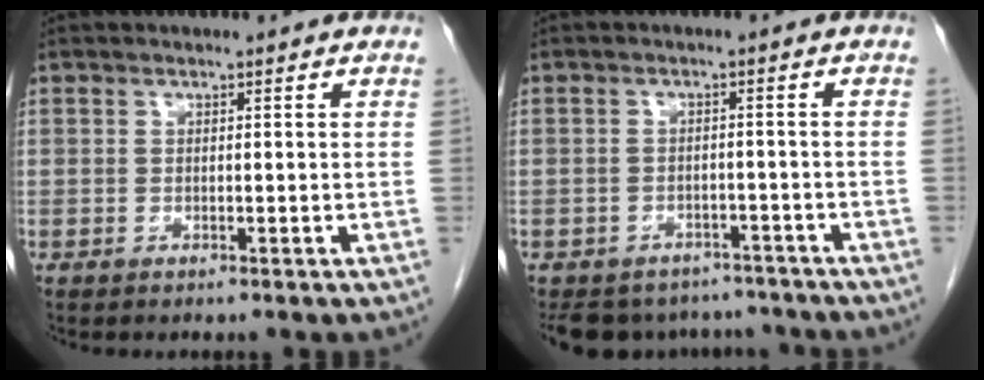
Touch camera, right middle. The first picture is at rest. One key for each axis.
{"total": 10.9, "fx": -9.6, "fy": 4.9, "fz": 1.9, "tx": -0.026, "ty": 0.010, "tz": -0.117}